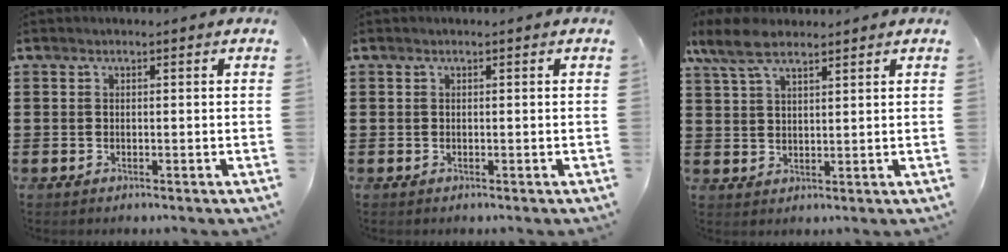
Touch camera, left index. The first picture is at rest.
{"total": 0.0}
{"total": 6.6, "force": [4.8, 2.2, 3.8], "torque": [-0.094, -0.003, 0.089]}